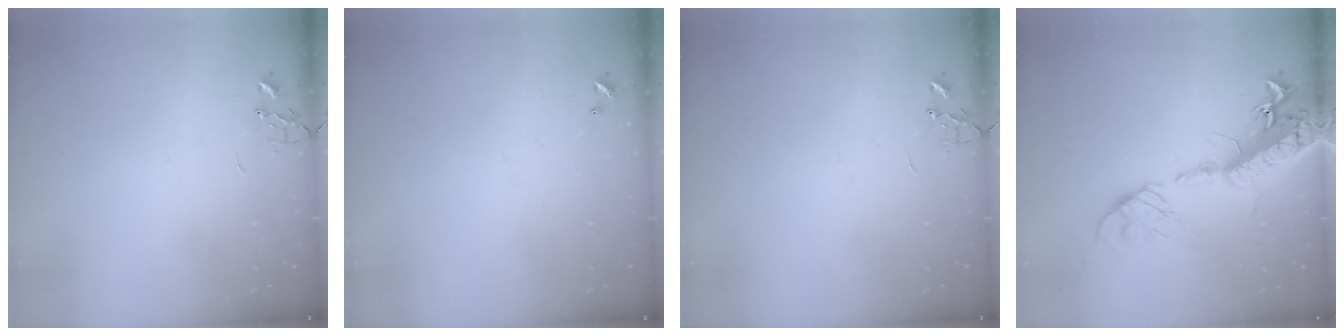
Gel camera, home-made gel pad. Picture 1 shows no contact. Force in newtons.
{"total": 0.0}
{"total": 0.0}
{"total": 23.1, "press": 22.6, "slide": 4.7}